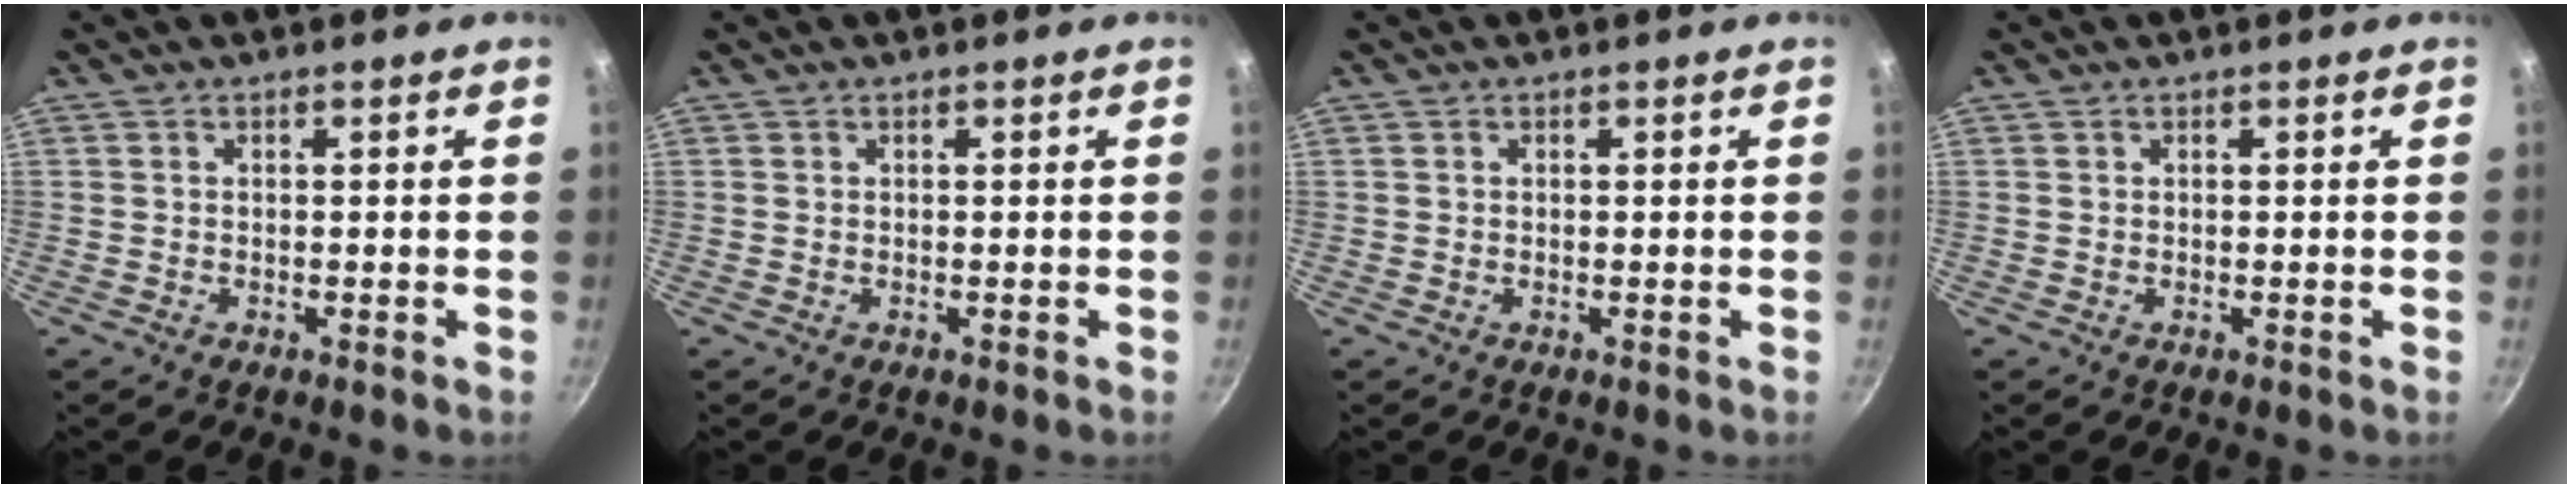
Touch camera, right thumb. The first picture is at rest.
{"total": 0.0}
{"total": 0.0}
{"total": 0.0}